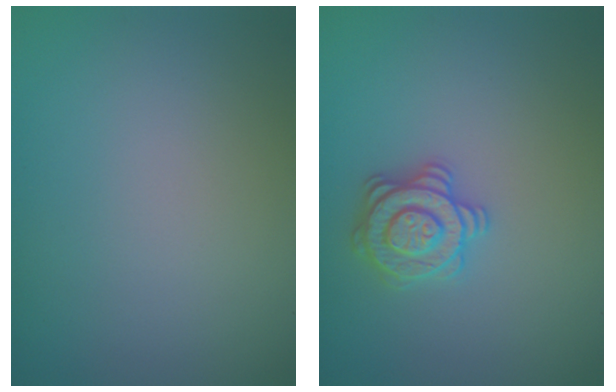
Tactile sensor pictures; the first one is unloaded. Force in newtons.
{"total": 2.9, "press": 2.8, "slide": 0.4}